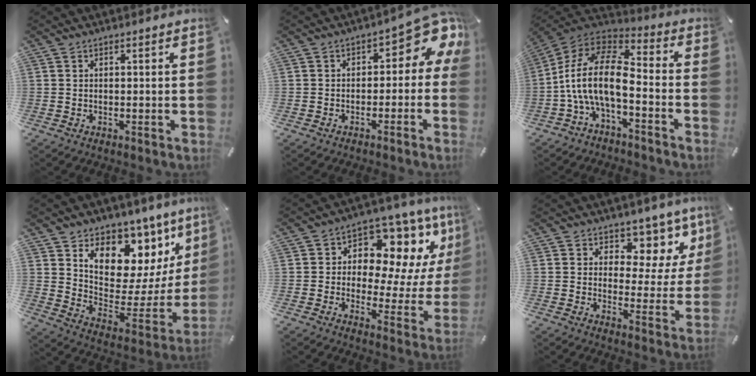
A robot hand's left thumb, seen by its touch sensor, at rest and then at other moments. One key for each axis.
{"total": 8.7, "fx": 3.2, "fy": 4.7, "fz": 6.5, "tx": -0.071, "ty": -0.034, "tz": 0.052}
{"total": 15.8, "fx": -3.7, "fy": 7.8, "fz": 13.2, "tx": -0.281, "ty": 0.008, "tz": -0.066}
{"total": 11.4, "fx": 6.7, "fy": 8.2, "fz": 4.1, "tx": -0.050, "ty": -0.093, "tz": 0.118}
{"total": 11.1, "fx": 6.4, "fy": 6.9, "fz": 6.0, "tx": -0.078, "ty": -0.074, "tz": 0.109}
{"total": 9.0, "fx": 6.1, "fy": 5.6, "fz": 3.4, "tx": -0.030, "ty": -0.058, "tz": 0.103}